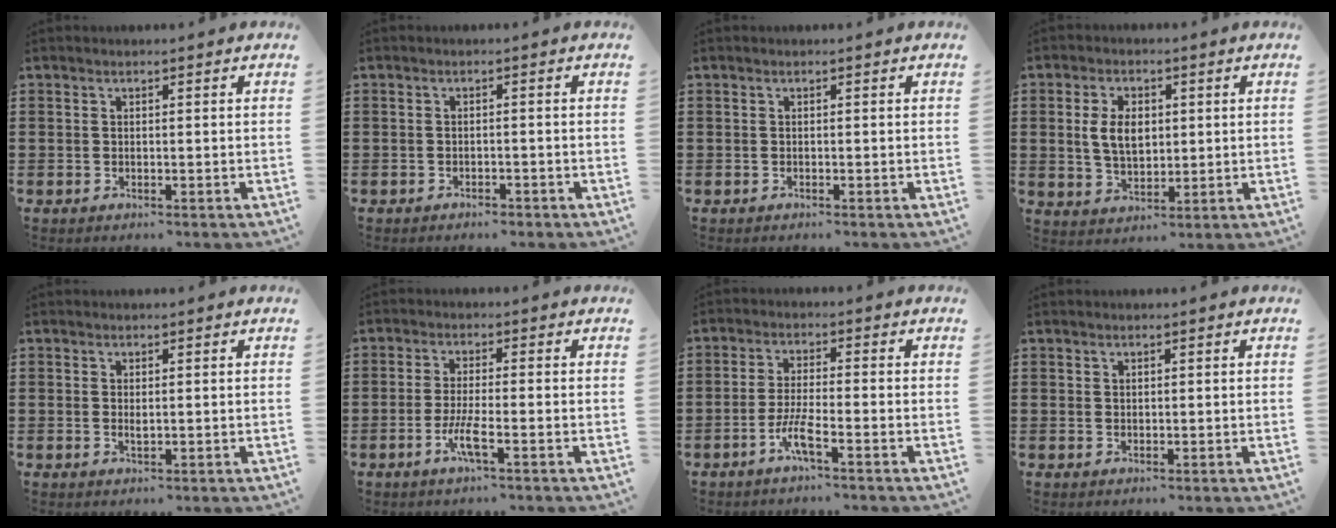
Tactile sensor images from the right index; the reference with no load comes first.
{"total": 1.1, "force": [-1.1, 0.2, 0.1], "torque": [-0.007, 0.000, -0.023]}
{"total": 0.0}
{"total": 5.7, "force": [0.7, 3.5, 4.5], "torque": [-0.101, 0.003, 0.004]}
{"total": 0.9, "force": [0.2, 0.1, 0.9], "torque": [-0.017, 0.000, 0.004]}
{"total": 4.5, "force": [-2.1, 0.3, 3.9], "torque": [-0.086, -0.012, -0.042]}
{"total": 4.5, "force": [-2.5, 0.3, 3.7], "torque": [-0.082, -0.009, -0.050]}
{"total": 0.5, "force": [0.4, 0.3, 0.1], "torque": [-0.002, 0.001, 0.009]}